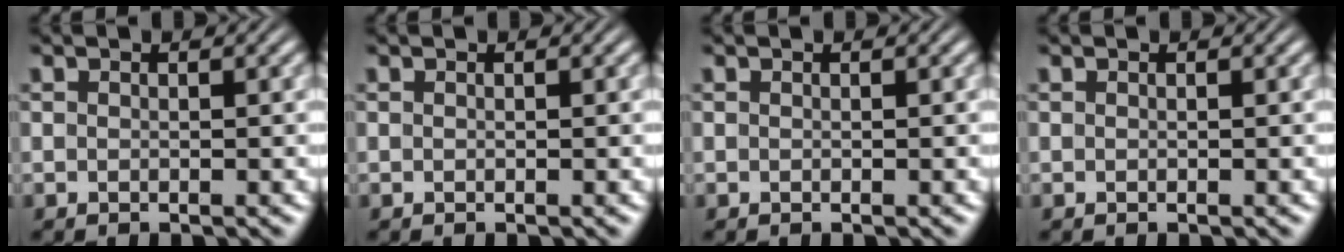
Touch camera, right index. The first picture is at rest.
{"total": 0.0}
{"total": 0.0}
{"total": 0.0}